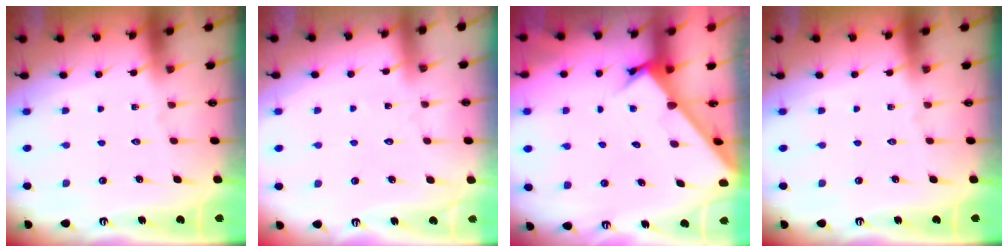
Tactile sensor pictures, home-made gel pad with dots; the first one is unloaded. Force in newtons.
{"total": 2.8, "press": 2.8, "slide": 0.3}
{"total": 2.8, "press": 2.8, "slide": 0.2}
{"total": 0.0}